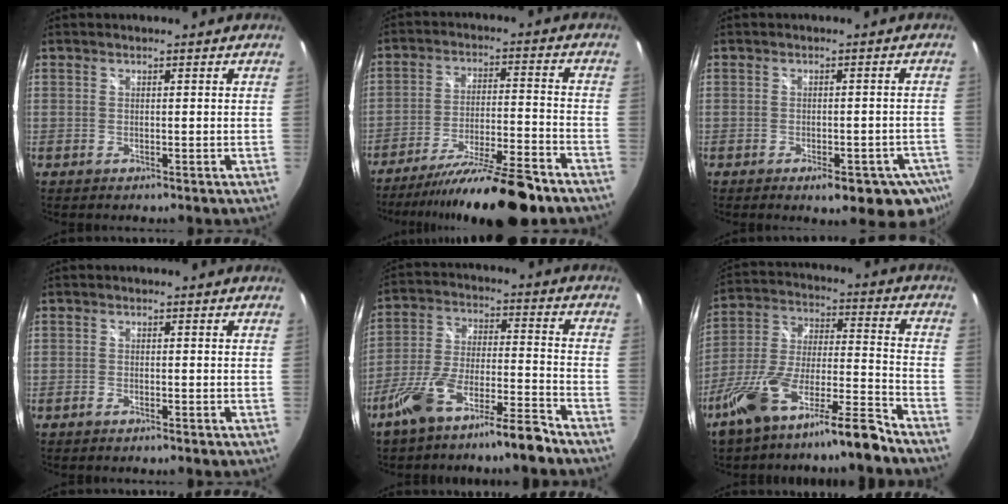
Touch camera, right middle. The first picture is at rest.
{"total": 17.8, "force": [-15.0, 1.3, 9.6], "torque": [-0.178, -0.026, -0.236]}
{"total": 11.4, "force": [-7.3, 4.4, 7.6], "torque": [-0.106, -0.023, -0.085]}
{"total": 0.9, "force": [-0.8, 0.2, 0.3], "torque": [-0.012, -0.002, -0.018]}
{"total": 11.2, "force": [-8.6, 1.5, 7.0], "torque": [-0.146, 0.010, -0.151]}
{"total": 15.4, "force": [-11.6, 1.9, 10.0], "torque": [-0.195, -0.002, -0.209]}